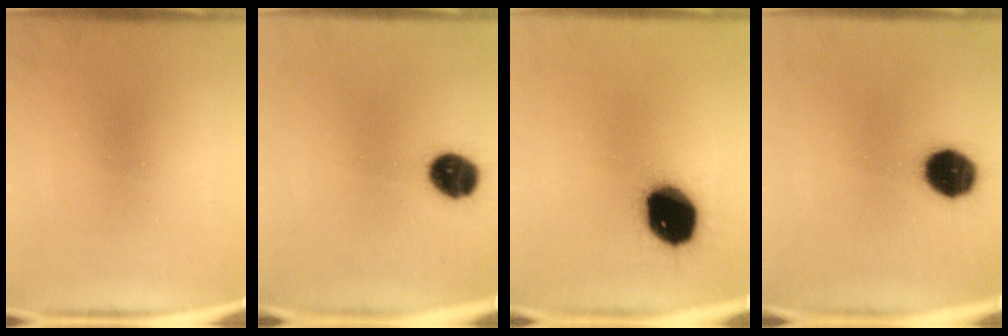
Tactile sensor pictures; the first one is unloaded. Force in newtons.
{"total": 8.9}
{"total": 17.6}
{"total": 11.9}